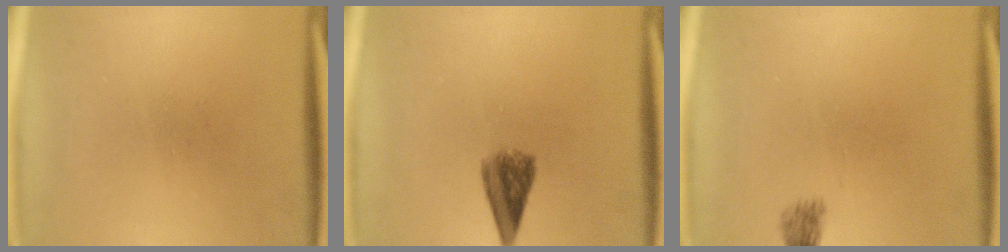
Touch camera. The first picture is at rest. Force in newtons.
{"total": 4.5}
{"total": 1.8}